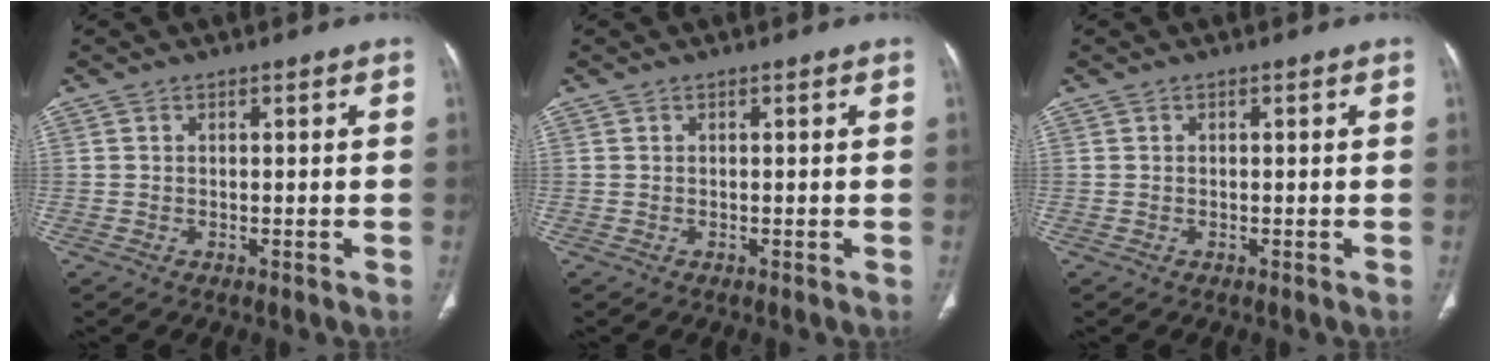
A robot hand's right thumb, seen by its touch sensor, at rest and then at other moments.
{"total": 0.0}
{"total": 0.0}